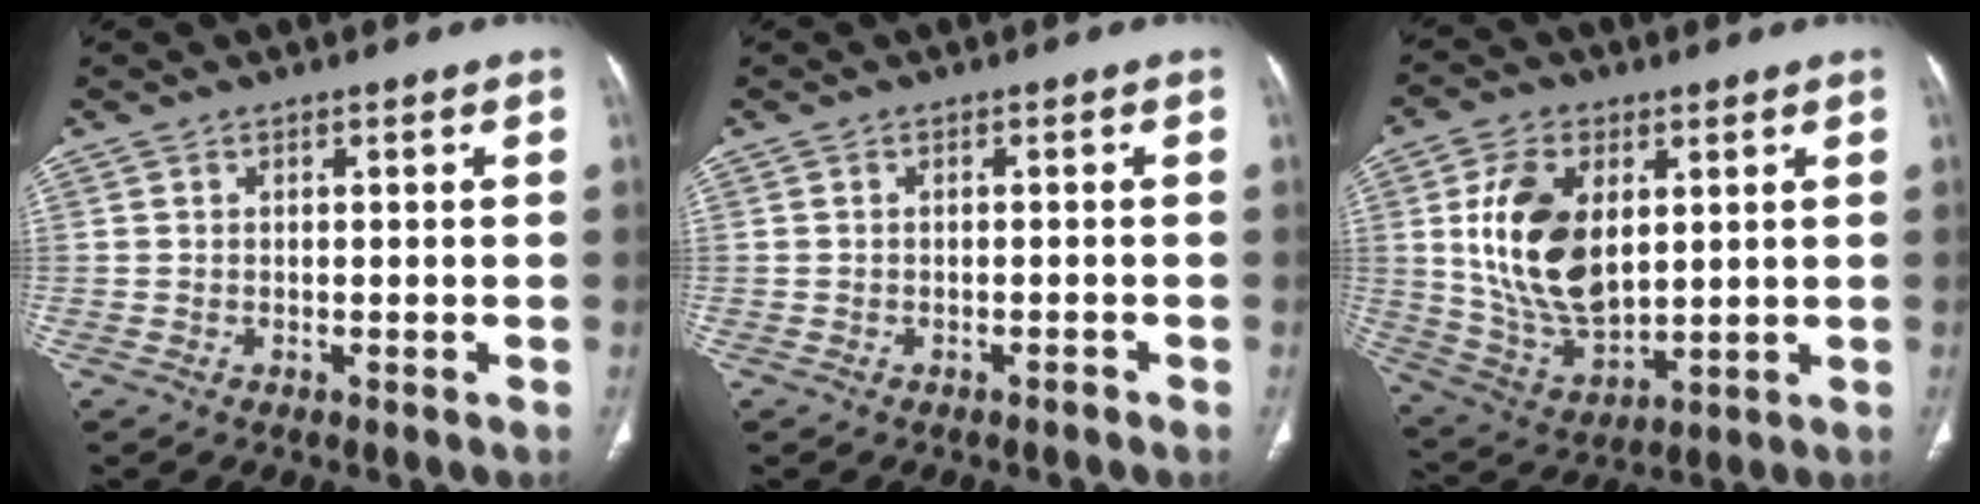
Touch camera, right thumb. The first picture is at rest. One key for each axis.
{"total": 0.7, "fx": -0.7, "fy": 0.2, "fz": 0.2, "tx": -0.007, "ty": 0.004, "tz": -0.010}
{"total": 16.3, "fx": 3.5, "fy": 9.7, "fz": 12.6, "tx": -0.220, "ty": -0.018, "tz": 0.079}